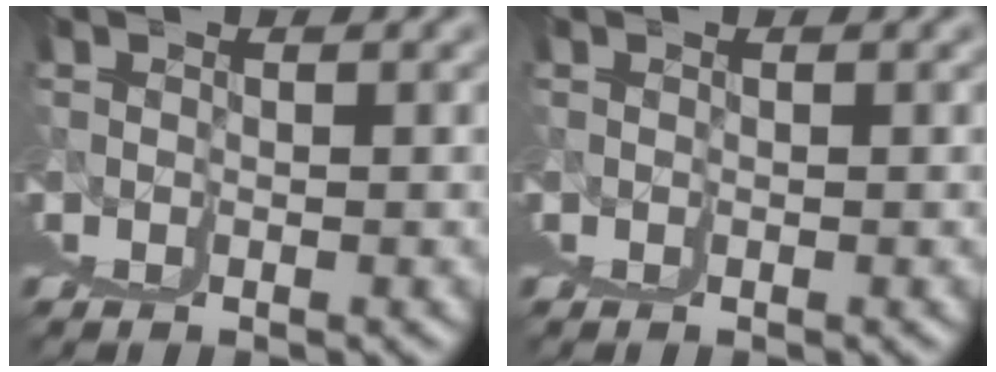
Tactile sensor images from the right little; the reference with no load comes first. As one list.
[{"total": 0.0}]